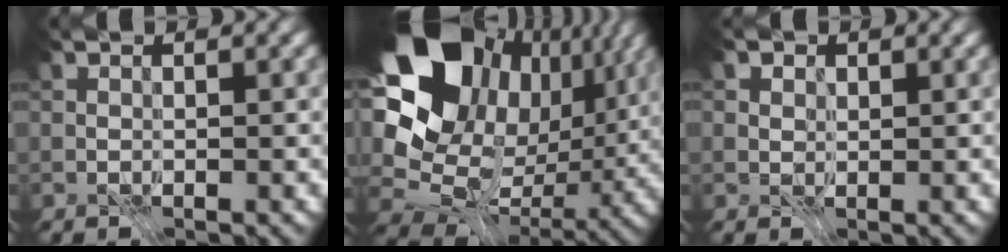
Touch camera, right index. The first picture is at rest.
{"total": 18.0, "force": [4.3, 14.3, 10.2], "torque": [-0.200, 0.001, 0.089]}
{"total": 2.0, "force": [0.9, 1.5, 0.8], "torque": [-0.025, -0.003, 0.024]}